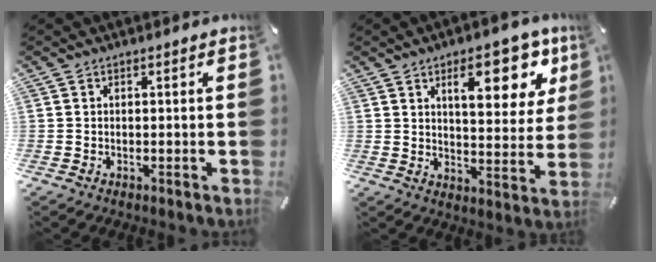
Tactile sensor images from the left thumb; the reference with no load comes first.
{"total": 15.1, "force": [7.5, 6.8, 11.2], "torque": [-0.143, -0.027, 0.119]}